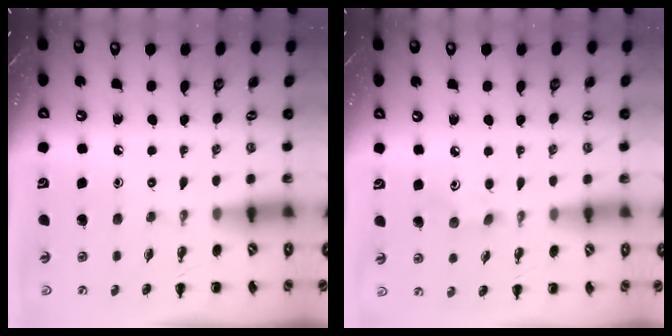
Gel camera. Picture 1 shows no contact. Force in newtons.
{"total": 3.0, "press": 2.9, "slide": 0.8}